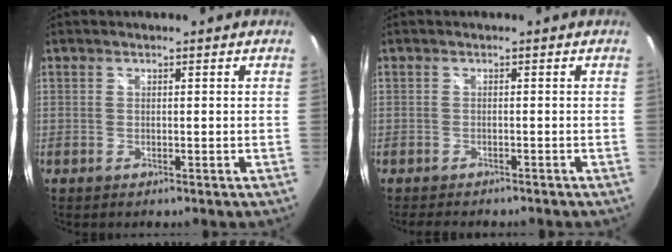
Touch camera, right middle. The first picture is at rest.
{"total": 3.4, "force": [-3.0, 1.0, 1.4], "torque": [-0.028, -0.011, -0.045]}